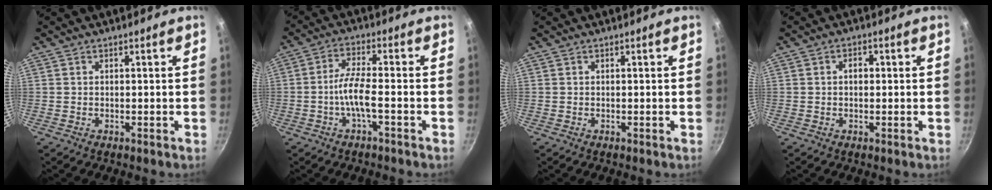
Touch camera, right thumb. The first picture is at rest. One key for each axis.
{"total": 5.8, "fx": -1.8, "fy": 1.5, "fz": 5.3, "tx": -0.116, "ty": 0.024, "tz": -0.036}
{"total": 0.0}
{"total": 1.9, "fx": 0.1, "fy": 1.4, "fz": 1.4, "tx": -0.013, "ty": 0.007, "tz": -0.001}